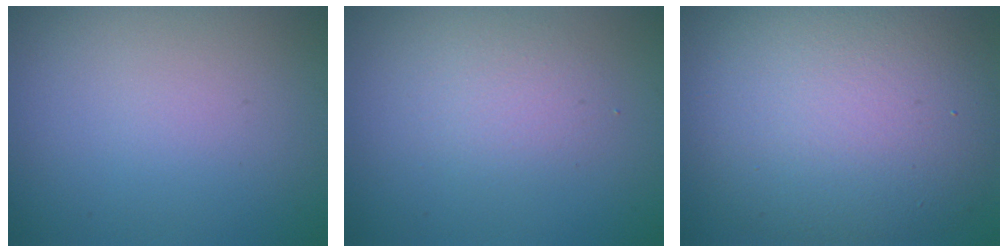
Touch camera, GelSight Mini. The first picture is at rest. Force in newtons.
{"total": 2.1, "press": 2.1, "slide": 0.1}
{"total": 12.3, "press": 12.3, "slide": 0.9}